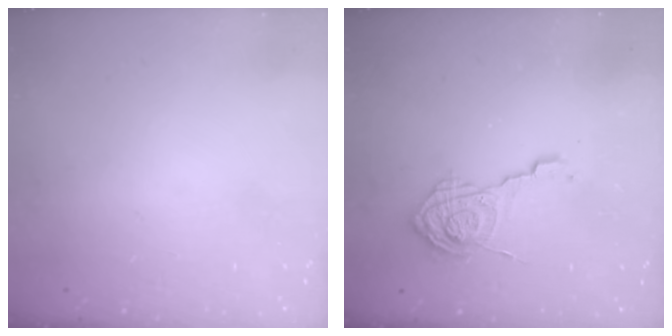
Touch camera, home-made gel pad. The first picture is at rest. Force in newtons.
{"total": 12.0, "press": 12.0, "slide": 0.4}